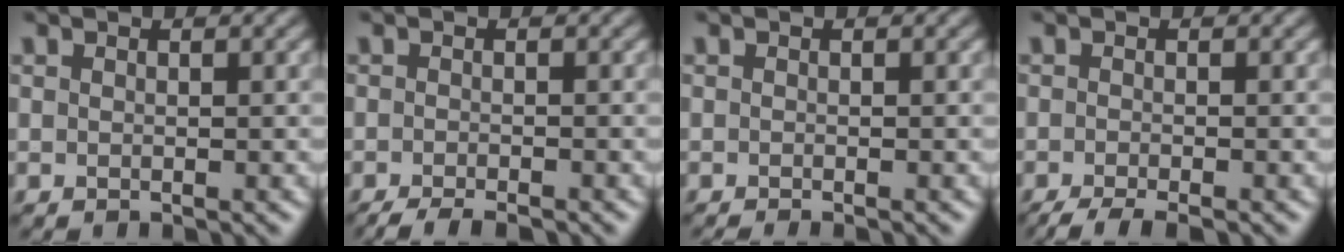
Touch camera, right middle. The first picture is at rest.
{"total": 3.1, "force": [-2.6, 0.6, 1.7], "torque": [-0.025, -0.004, -0.045]}
{"total": 1.0, "force": [-0.7, 0.2, 0.6], "torque": [0.000, -0.005, -0.014]}
{"total": 3.5, "force": [-2.7, 0.7, 2.2], "torque": [-0.032, -0.004, -0.052]}